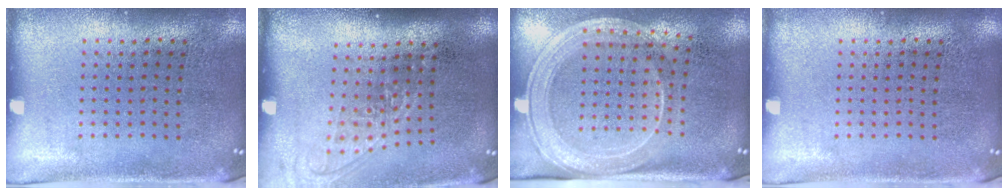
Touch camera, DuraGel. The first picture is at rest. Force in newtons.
{"total": 1.3, "press": 1.0, "slide": 0.8}
{"total": 2.0, "press": 1.7, "slide": 1.1}
{"total": 0.0}